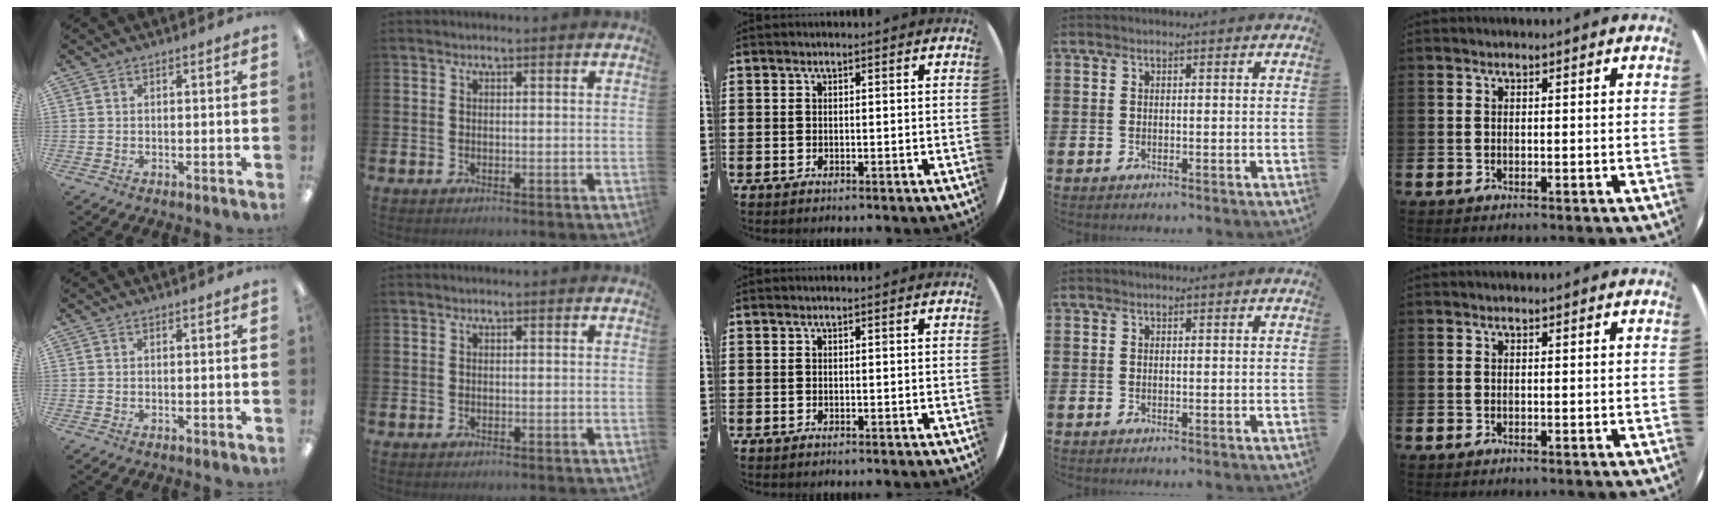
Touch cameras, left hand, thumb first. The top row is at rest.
{}